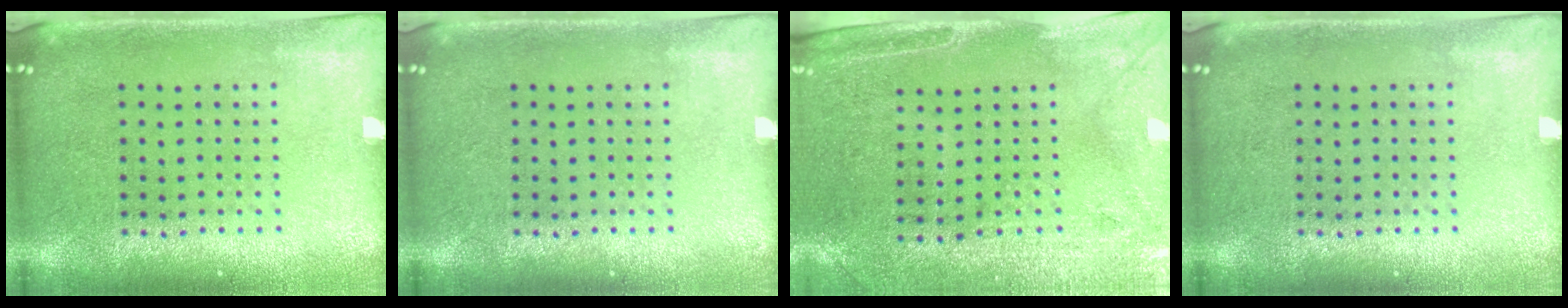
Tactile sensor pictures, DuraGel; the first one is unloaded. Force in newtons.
{"total": 0.0}
{"total": 2.9, "press": 2.5, "slide": 1.5}
{"total": 0.0}